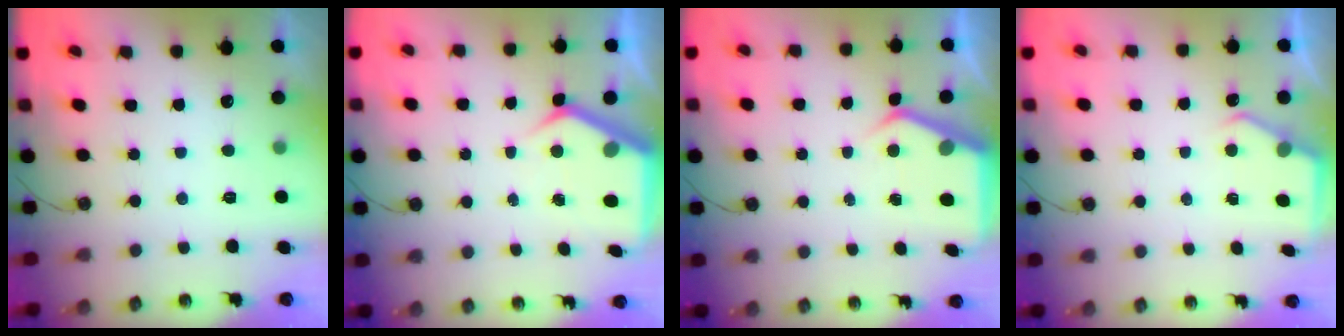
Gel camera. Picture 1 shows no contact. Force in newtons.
{"total": 8.4, "press": 8.3, "slide": 0.7}
{"total": 5.3, "press": 5.3, "slide": 0.5}
{"total": 2.8, "press": 2.8, "slide": 0.4}